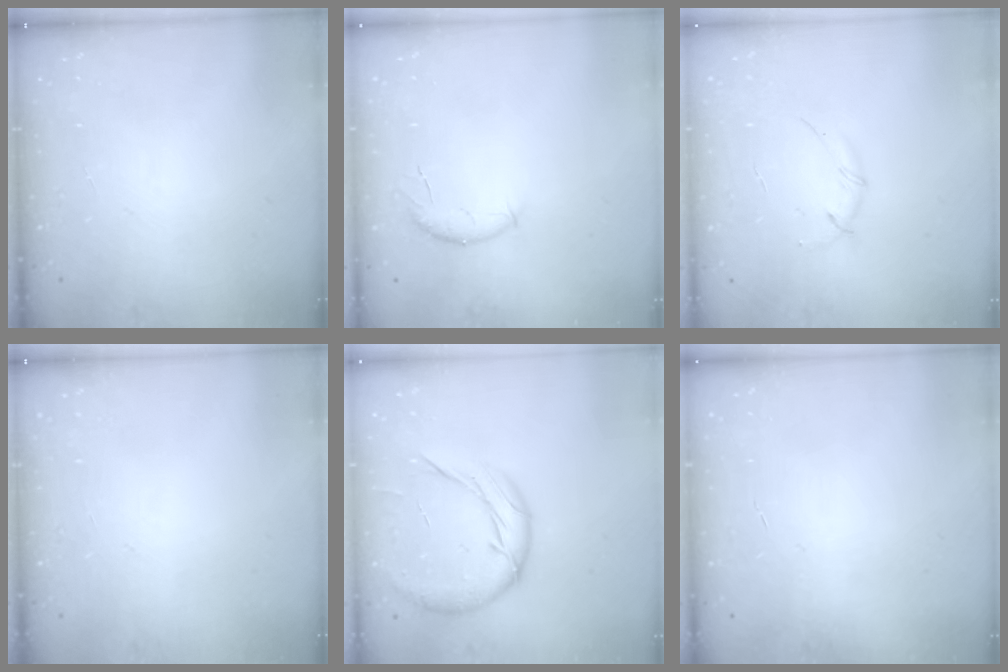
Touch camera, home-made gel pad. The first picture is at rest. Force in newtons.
{"total": 6.1, "press": 6.0, "slide": 1.0}
{"total": 3.0, "press": 2.9, "slide": 0.8}
{"total": 0.0}
{"total": 13.1, "press": 13.0, "slide": 1.8}
{"total": 0.0}